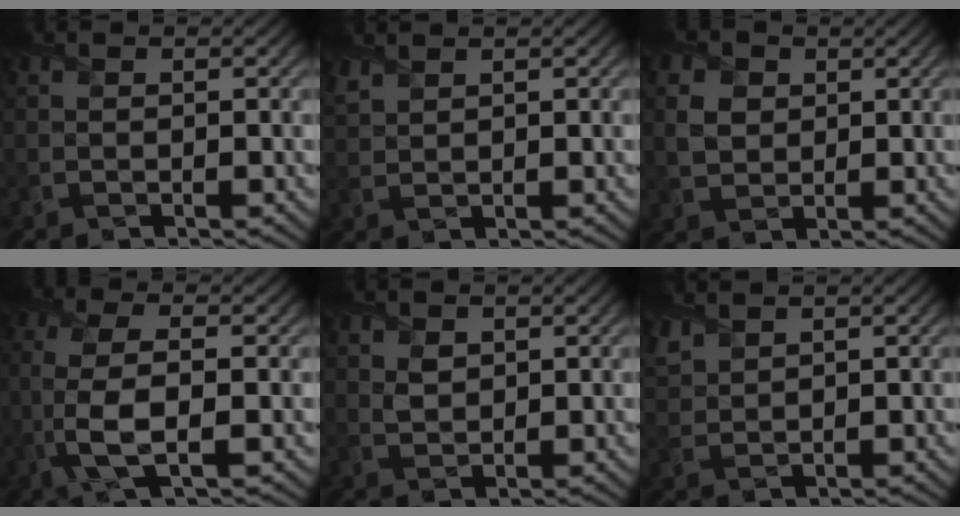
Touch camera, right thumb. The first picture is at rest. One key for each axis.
{"total": 2.2, "fx": 2.0, "fy": 0.5, "fz": 0.7, "tx": -0.025, "ty": 0.006, "tz": 0.051}
{"total": 4.0, "fx": 1.4, "fy": 3.1, "fz": 2.0, "tx": -0.055, "ty": -0.001, "tz": 0.026}
{"total": 6.9, "fx": -1.3, "fy": 2.5, "fz": 6.3, "tx": -0.152, "ty": 0.002, "tz": -0.027}
{"total": 2.4, "fx": 1.5, "fy": 1.5, "fz": 1.2, "tx": -0.031, "ty": -0.005, "tz": 0.033}
{"total": 3.9, "fx": 3.3, "fy": 1.2, "fz": 1.6, "tx": -0.052, "ty": 0.010, "tz": 0.076}